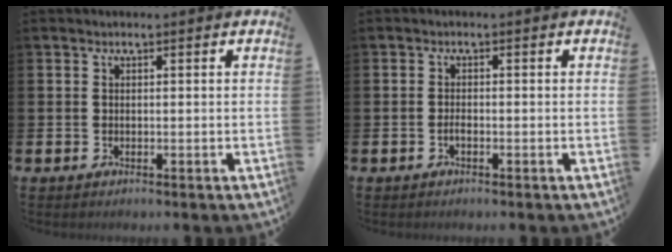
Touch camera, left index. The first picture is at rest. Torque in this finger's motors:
{"motor_torque": [0.28, 0.24, 0.00, 0.05]}